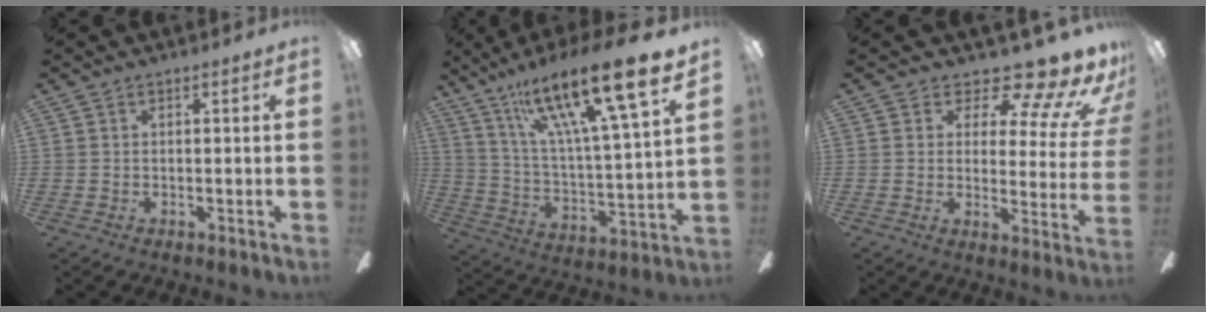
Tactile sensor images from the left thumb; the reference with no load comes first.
{"total": 23.5, "force": [16.0, 4.1, 16.7], "torque": [-0.293, -0.098, 0.254]}
{"total": 11.9, "force": [9.5, 3.8, 6.1], "torque": [-0.090, -0.078, 0.160]}